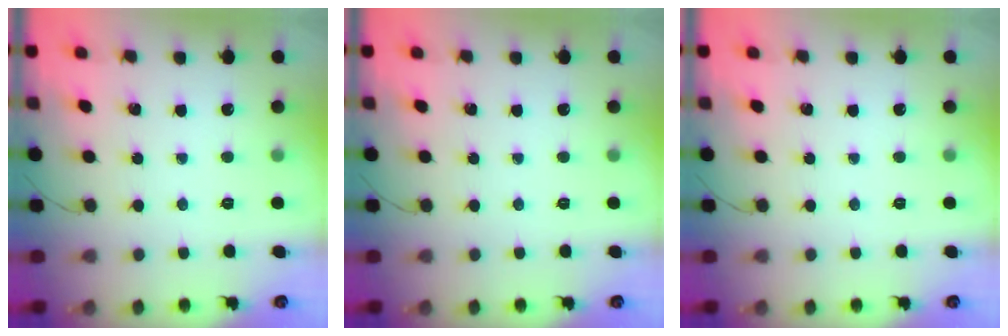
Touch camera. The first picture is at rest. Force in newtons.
{"total": 0.0}
{"total": 0.0}